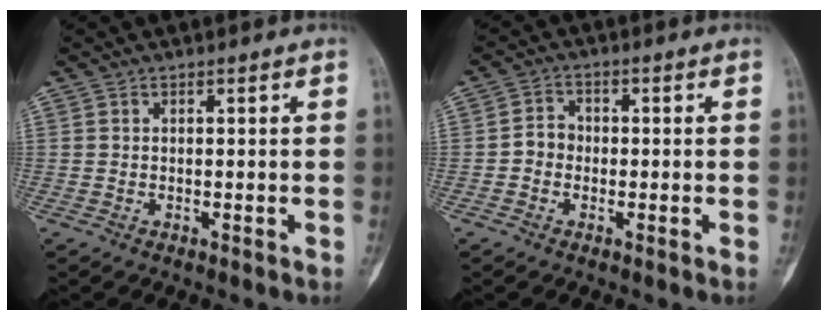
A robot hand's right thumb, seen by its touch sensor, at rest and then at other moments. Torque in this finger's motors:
{"motor_torque": [-0.02, 0.44, 0.31, -0.40, 0.00]}